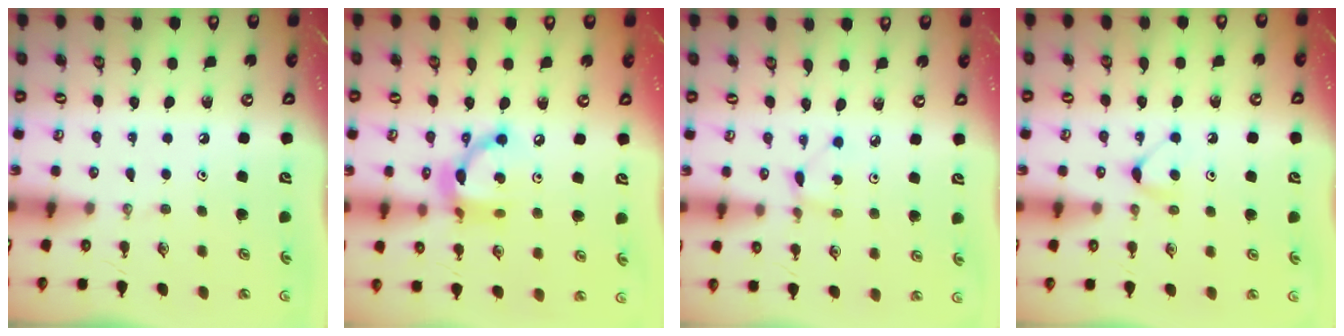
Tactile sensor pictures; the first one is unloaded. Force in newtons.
{"total": 12.9, "press": 12.9, "slide": 0.7}
{"total": 1.1, "press": 1.1, "slide": 0.1}
{"total": 4.6, "press": 4.5, "slide": 0.5}